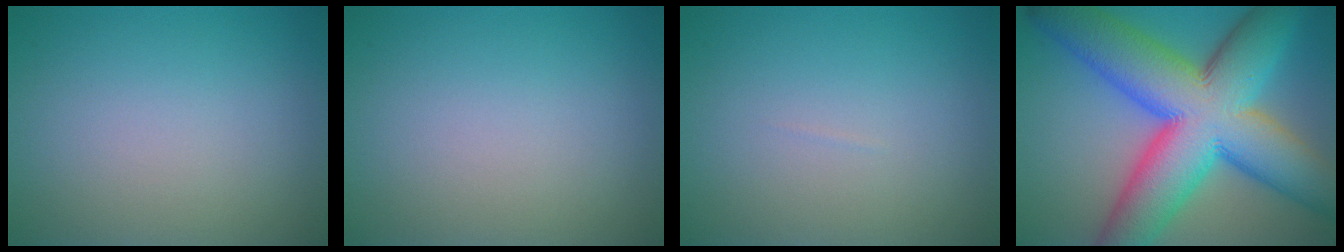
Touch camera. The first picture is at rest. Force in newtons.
{"total": 0.0}
{"total": 0.0}
{"total": 16.9, "press": 16.9, "slide": 0.3}